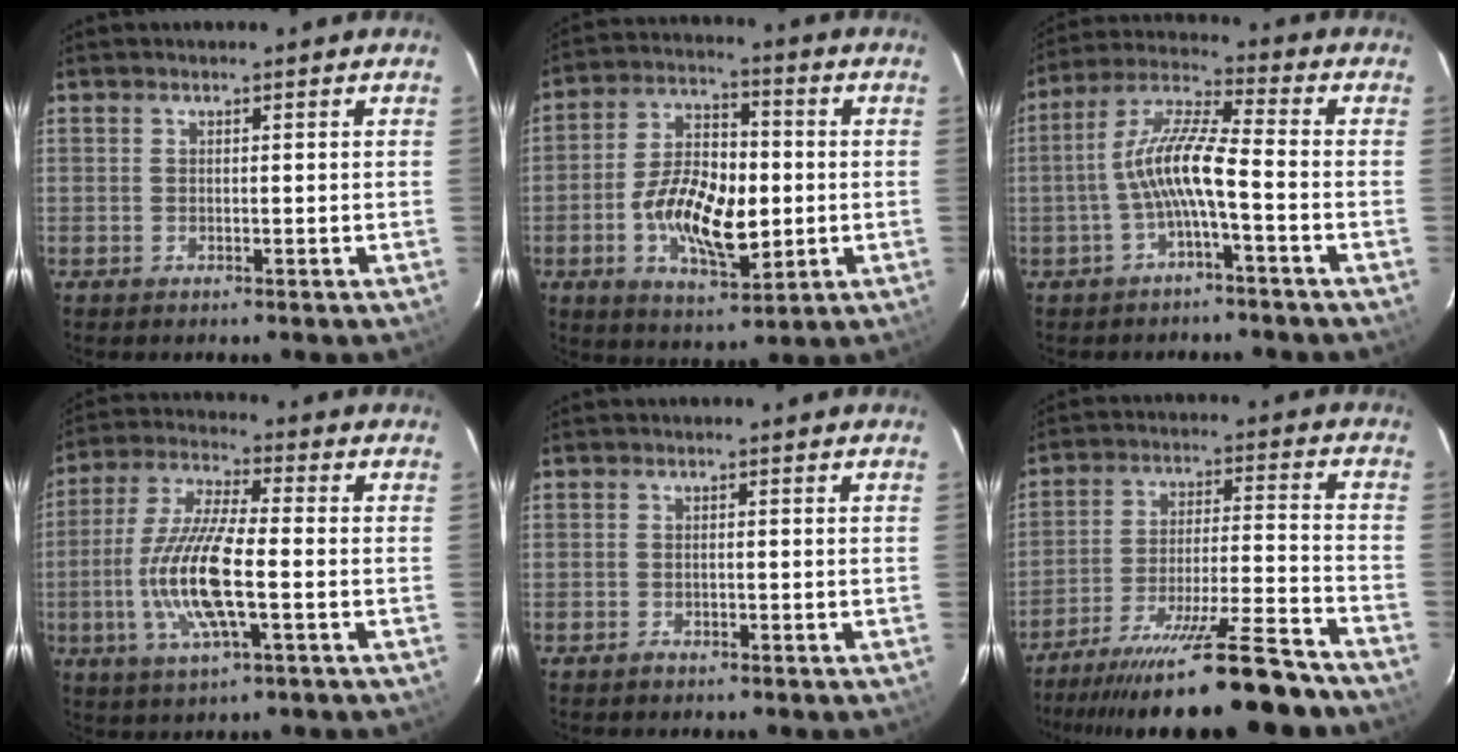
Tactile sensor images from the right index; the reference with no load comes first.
{"total": 14.2, "force": [-2.4, 6.9, 12.1], "torque": [-0.233, 0.005, -0.038]}
{"total": 8.9, "force": [-2.7, 0.9, 8.5], "torque": [-0.187, 0.018, -0.052]}
{"total": 13.9, "force": [-2.9, 3.0, 13.3], "torque": [-0.275, -0.004, -0.059]}
{"total": 0.6, "force": [-0.3, 0.5, 0.2], "torque": [-0.002, -0.002, -0.004]}
{"total": 21.5, "force": [-18.8, 1.4, 10.2], "torque": [-0.194, -0.037, -0.283]}